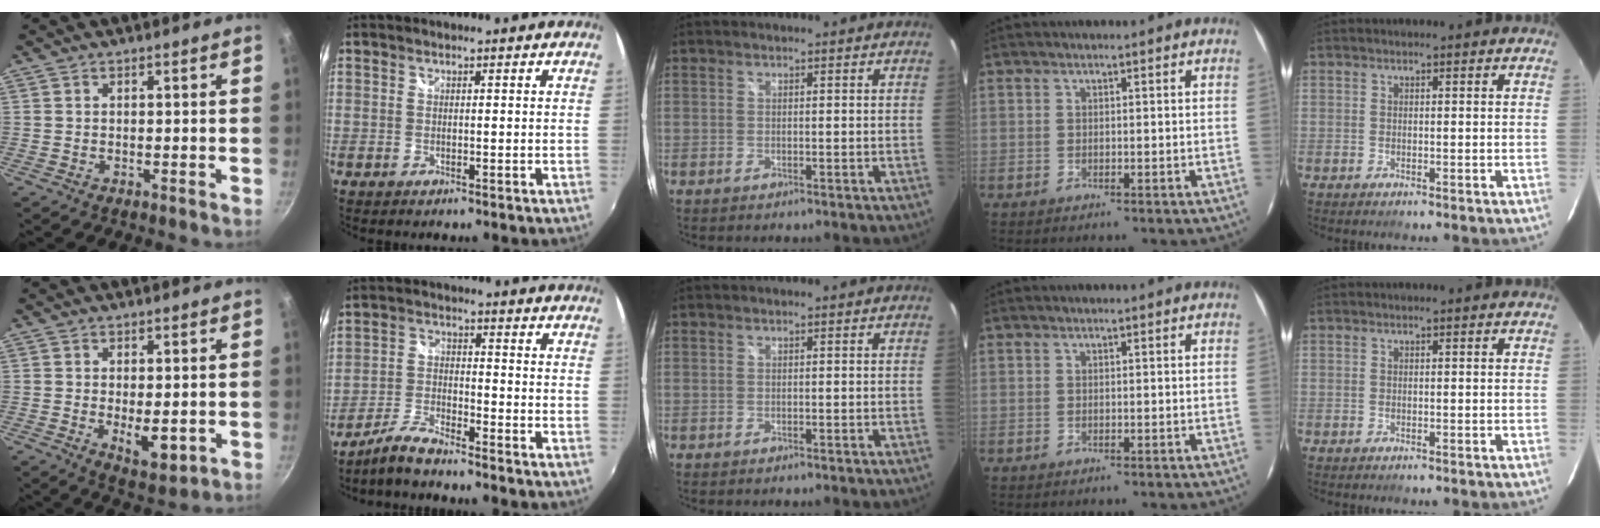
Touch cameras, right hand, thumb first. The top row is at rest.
{"thumb": {"total": 6.4, "force": [-0.7, 3.0, 5.6], "torque": [-0.076, -0.016, 0.000]}, "index": {"total": 5.5, "force": [-5.0, 0.6, 2.2], "torque": [-0.056, 0.002, -0.102]}}